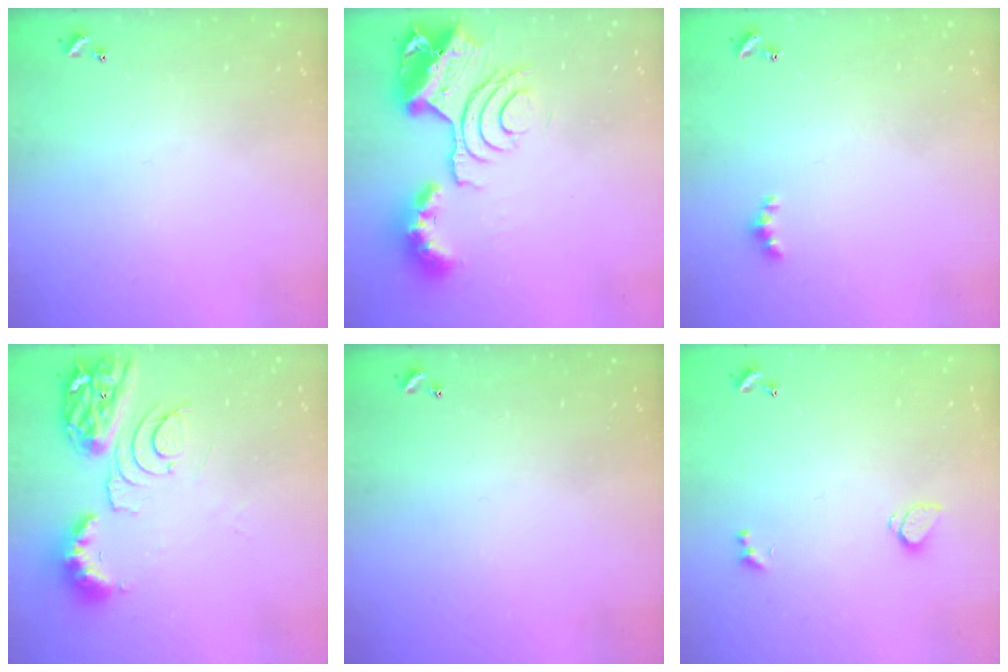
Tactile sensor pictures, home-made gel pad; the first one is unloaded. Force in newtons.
{"total": 14.3, "press": 14.2, "slide": 1.1}
{"total": 4.1, "press": 4.1, "slide": 0.4}
{"total": 10.1, "press": 10.0, "slide": 1.2}
{"total": 0.0}
{"total": 0.8, "press": 0.6, "slide": 0.4}